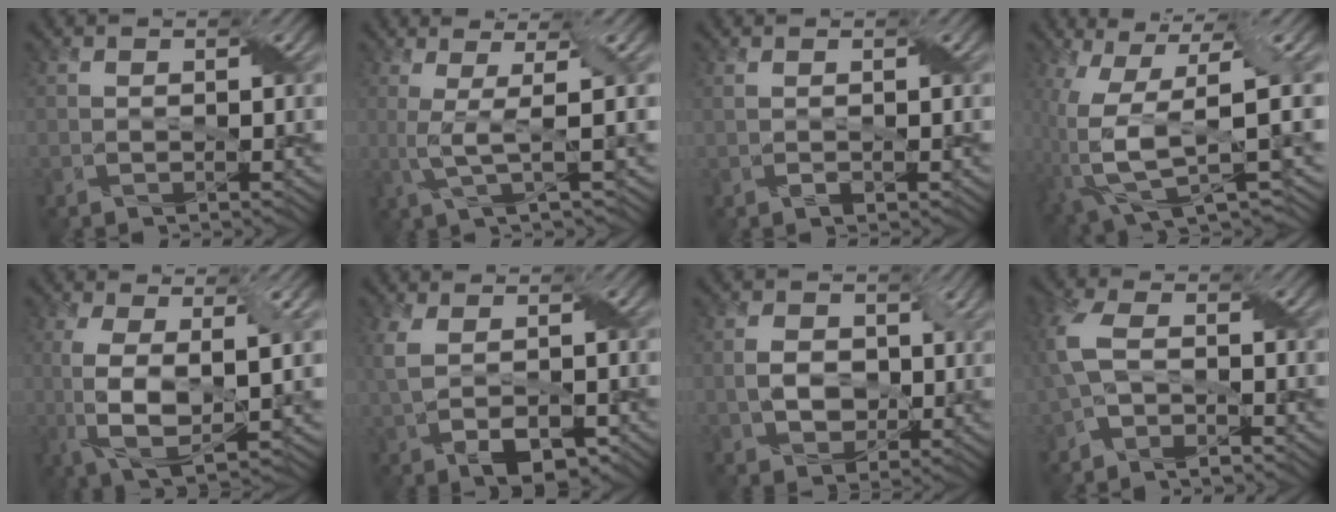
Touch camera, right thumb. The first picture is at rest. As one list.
[{"total": 4.2, "force": [0.5, 0.4, 4.2], "torque": [-0.086, 0.005, 0.010]}, {"total": 0.7, "force": [0.3, 0.1, 0.7], "torque": [-0.015, 0.001, 0.004]}, {"total": 11.5, "force": [-1.6, 3.6, 10.8], "torque": [-0.243, -0.022, -0.011]}, {"total": 8.9, "force": [0.1, 3.3, 8.3], "torque": [-0.178, -0.005, 0.003]}, {"total": 6.4, "force": [-0.8, 3.7, 5.1], "torque": [-0.120, -0.011, -0.011]}, {"total": 5.3, "force": [0.1, 4.1, 3.3], "torque": [-0.070, -0.005, 0.006]}, {"total": 6.3, "force": [-0.8, 3.9, 4.9], "torque": [-0.132, 0.001, -0.021]}]